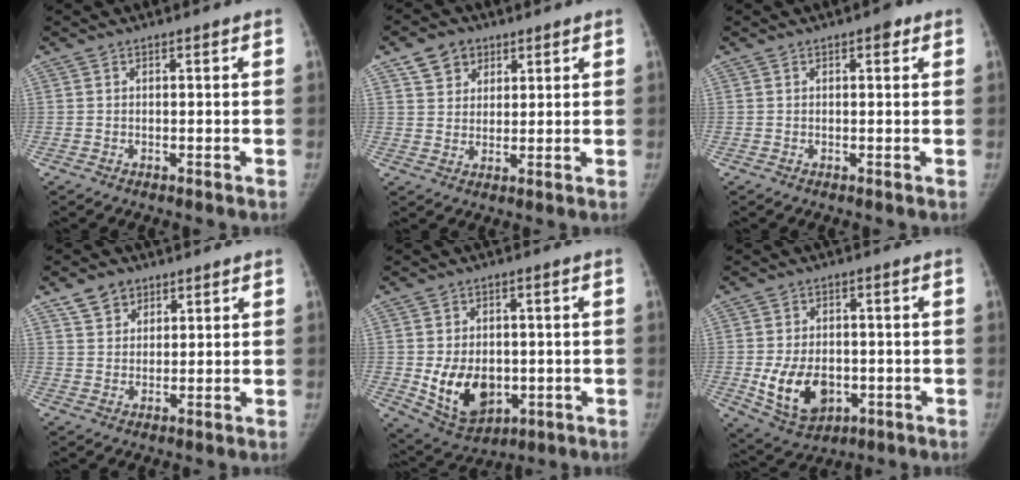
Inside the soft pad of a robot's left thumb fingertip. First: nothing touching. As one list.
[{"total": 6.1, "force": [3.5, 4.6, 1.9], "torque": [-0.006, -0.015, 0.060]}, {"total": 1.6, "force": [0.8, 0.8, 1.2], "torque": [-0.009, 0.000, 0.008]}, {"total": 5.3, "force": [3.4, 3.7, 1.7], "torque": [-0.008, -0.017, 0.064]}, {"total": 12.0, "force": [-1.7, 8.6, 8.2], "torque": [-0.106, -0.005, -0.007]}, {"total": 11.4, "force": [-2.4, 7.9, 7.9], "torque": [-0.119, 0.001, -0.023]}]